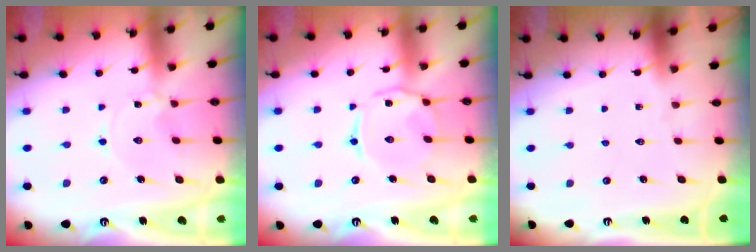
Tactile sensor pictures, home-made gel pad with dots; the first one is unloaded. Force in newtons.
{"total": 5.1, "press": 5.1, "slide": 0.4}
{"total": 0.0}